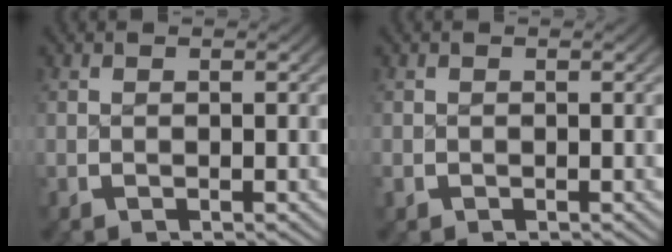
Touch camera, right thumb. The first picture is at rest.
{"total": 0.5, "force": [-0.2, 0.5, 0.1], "torque": [-0.006, -0.004, -0.004]}